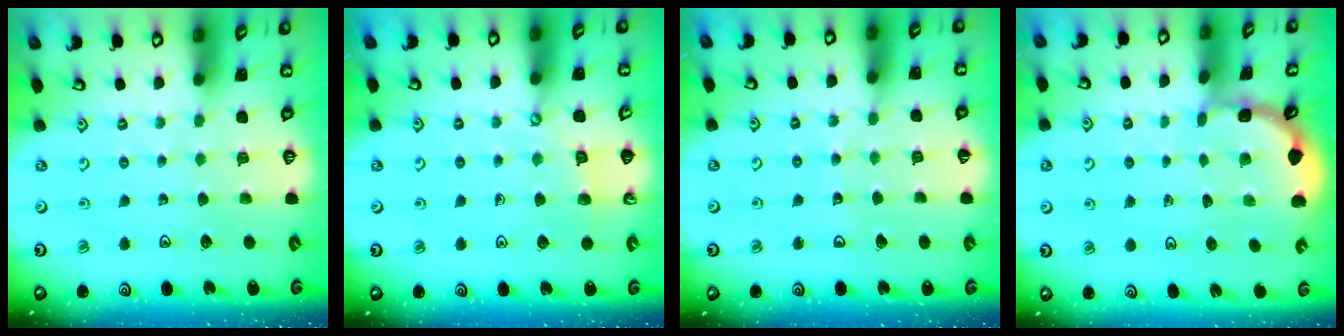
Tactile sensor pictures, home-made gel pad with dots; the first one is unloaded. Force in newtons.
{"total": 3.8, "press": 3.8, "slide": 0.4}
{"total": 4.2, "press": 4.2, "slide": 0.4}
{"total": 1.5, "press": 1.5, "slide": 0.1}